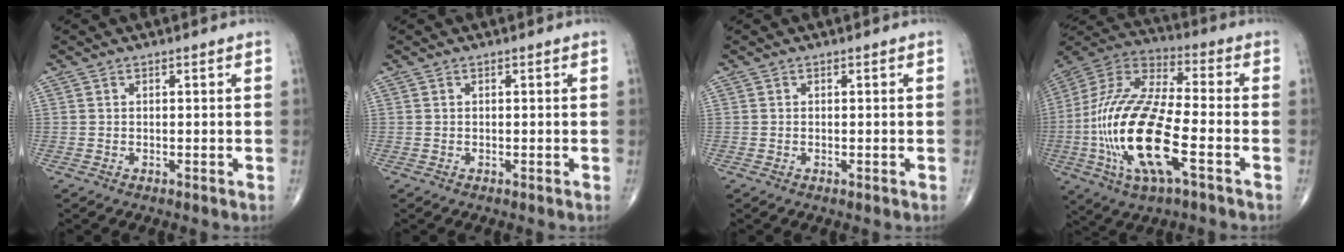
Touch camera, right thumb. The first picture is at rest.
{"total": 0.0}
{"total": 0.0}
{"total": 23.7, "force": [-6.1, 8.6, 21.3], "torque": [-0.469, 0.015, -0.107]}